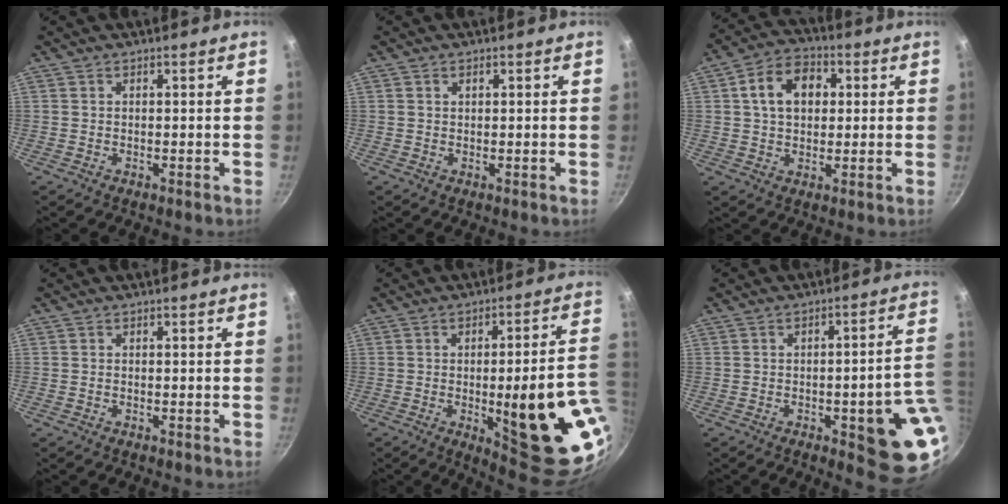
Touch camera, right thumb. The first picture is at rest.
{"total": 0.9, "force": [0.4, 0.7, 0.5], "torque": [-0.006, 0.004, 0.006]}
{"total": 10.3, "force": [2.1, 7.5, 6.8], "torque": [-0.086, 0.014, 0.024]}
{"total": 0.0}
{"total": 24.1, "force": [-4.4, 6.5, 22.8], "torque": [-0.257, -0.004, -0.040]}
{"total": 16.1, "force": [-3.6, 4.4, 15.1], "torque": [-0.136, 0.018, -0.044]}